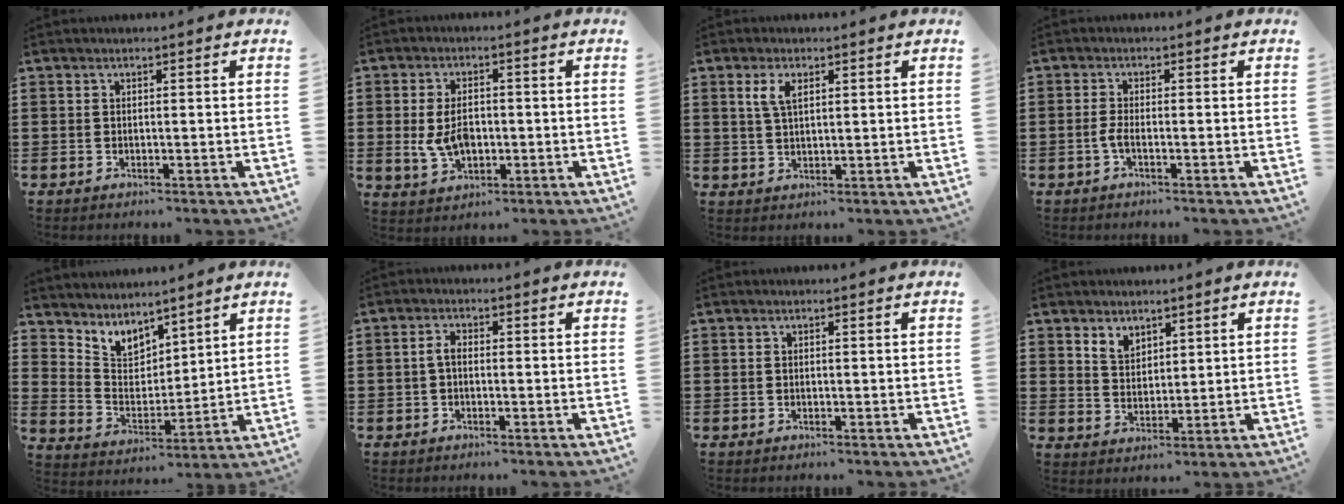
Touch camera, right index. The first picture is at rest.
{"total": 5.8, "force": [-0.5, 3.4, 4.7], "torque": [-0.109, 0.001, -0.014]}
{"total": 3.5, "force": [1.4, 1.5, 2.8], "torque": [-0.061, 0.007, 0.024]}
{"total": 1.9, "force": [-0.9, 0.3, 1.7], "torque": [-0.047, -0.006, -0.021]}
{"total": 4.7, "force": [4.3, 2.0, 0.2], "torque": [-0.031, -0.029, 0.077]}
{"total": 1.9, "force": [-0.4, 0.9, 1.6], "torque": [-0.040, 0.000, -0.010]}
{"total": 0.0}
{"total": 3.4, "force": [2.7, 2.0, 0.6], "torque": [-0.021, 0.003, 0.053]}